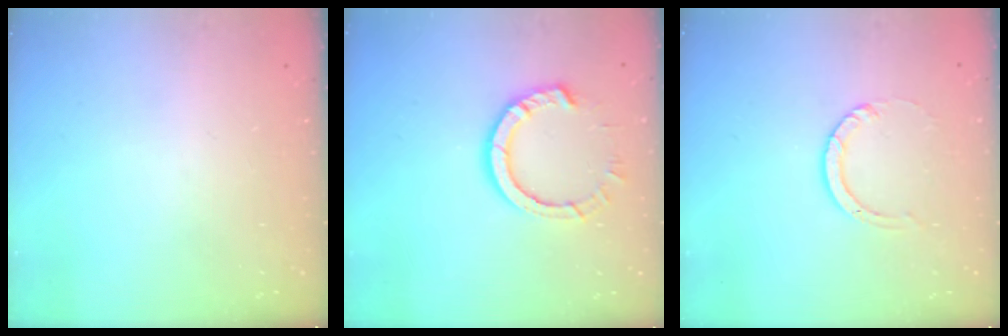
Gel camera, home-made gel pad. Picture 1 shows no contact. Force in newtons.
{"total": 9.4, "press": 9.3, "slide": 0.9}
{"total": 3.9, "press": 3.9, "slide": 0.4}